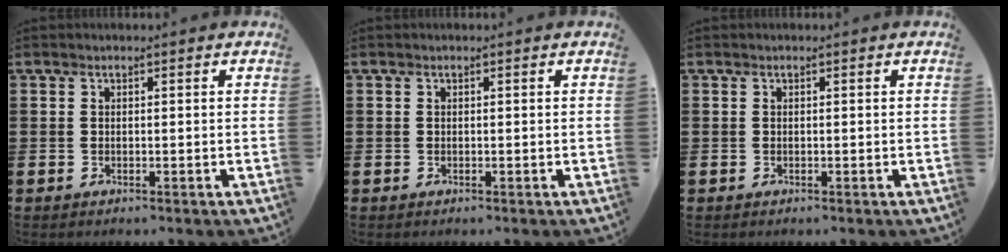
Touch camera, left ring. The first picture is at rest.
{"total": 0.0}
{"total": 0.0}